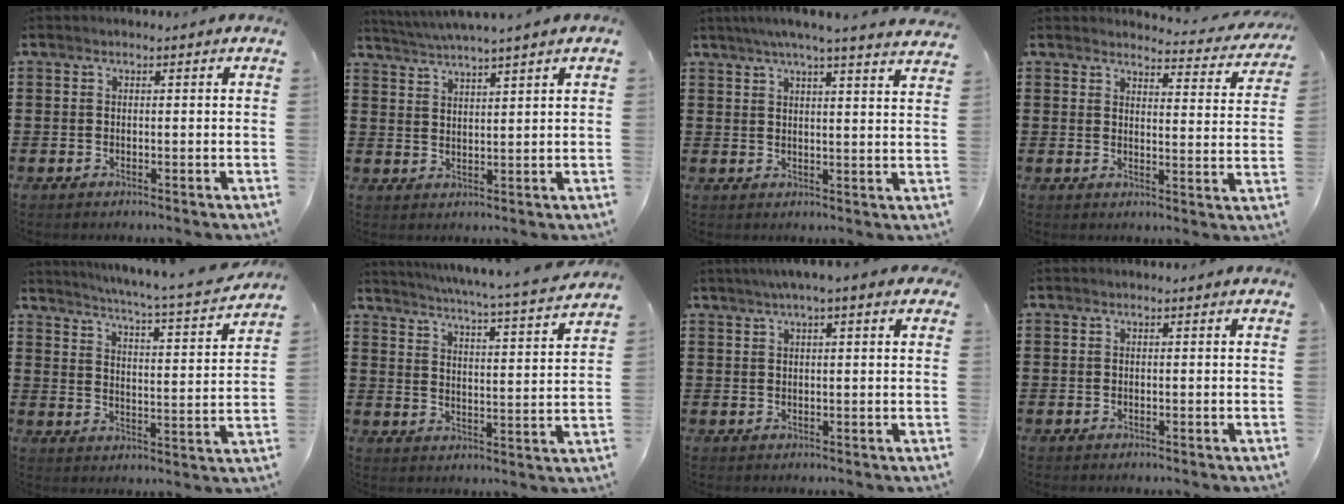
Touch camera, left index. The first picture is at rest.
{"total": 3.0, "force": [2.8, -0.7, 0.9], "torque": [-0.026, -0.012, 0.050]}
{"total": 4.8, "force": [4.2, -0.8, 2.1], "torque": [-0.056, -0.015, 0.071]}
{"total": 3.6, "force": [3.4, 0.4, 0.9], "torque": [-0.018, -0.027, 0.055]}
{"total": 4.9, "force": [4.4, -1.0, 1.9], "torque": [-0.060, -0.043, 0.066]}
{"total": 4.7, "force": [4.2, -1.1, 1.7], "torque": [-0.054, -0.043, 0.064]}
{"total": 3.1, "force": [2.0, 0.1, 2.4], "torque": [-0.051, 0.007, 0.035]}
{"total": 0.0}